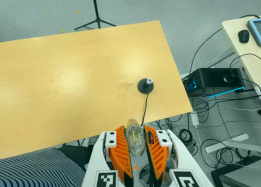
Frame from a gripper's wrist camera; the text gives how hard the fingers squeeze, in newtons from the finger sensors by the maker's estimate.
{"total": 20.5, "left": 23.9, "right": 17.0}